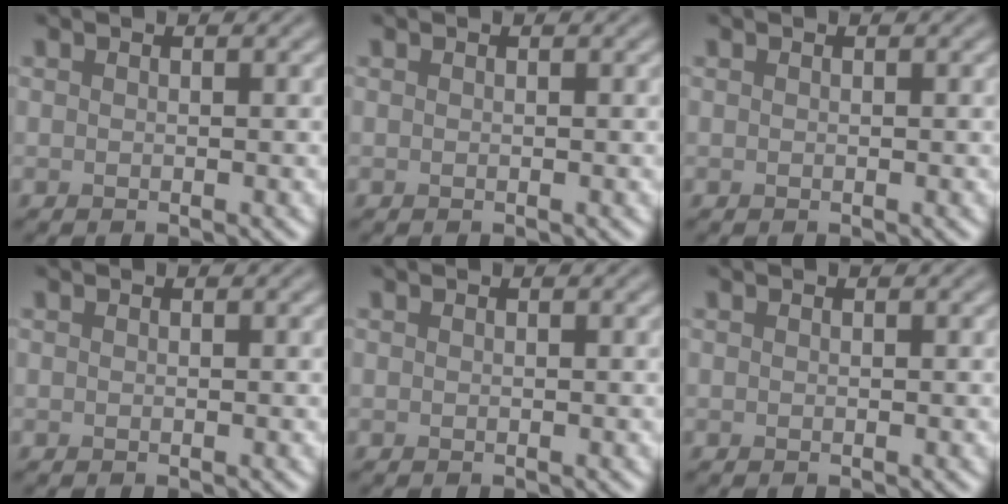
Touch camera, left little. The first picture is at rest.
{"total": 0.0}
{"total": 0.0}
{"total": 0.0}
{"total": 0.0}
{"total": 0.0}